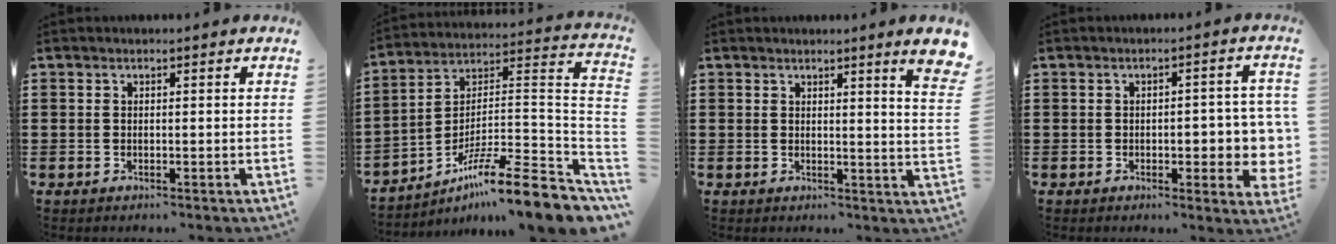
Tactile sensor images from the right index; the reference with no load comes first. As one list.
[{"total": 11.9, "force": [-8.8, 0.9, 7.9], "torque": [-0.125, 0.007, -0.170]}, {"total": 3.7, "force": [2.5, -0.3, 2.7], "torque": [-0.051, -0.007, 0.042]}, {"total": 5.8, "force": [-0.8, 2.3, 5.3], "torque": [-0.068, -0.004, -0.018]}]